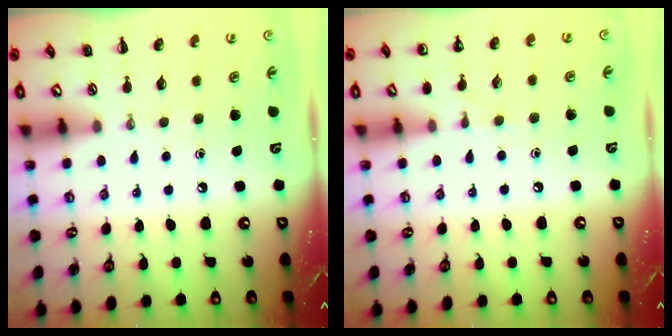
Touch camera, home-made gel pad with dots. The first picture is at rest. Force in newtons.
{"total": 4.4, "press": 4.2, "slide": 1.4}